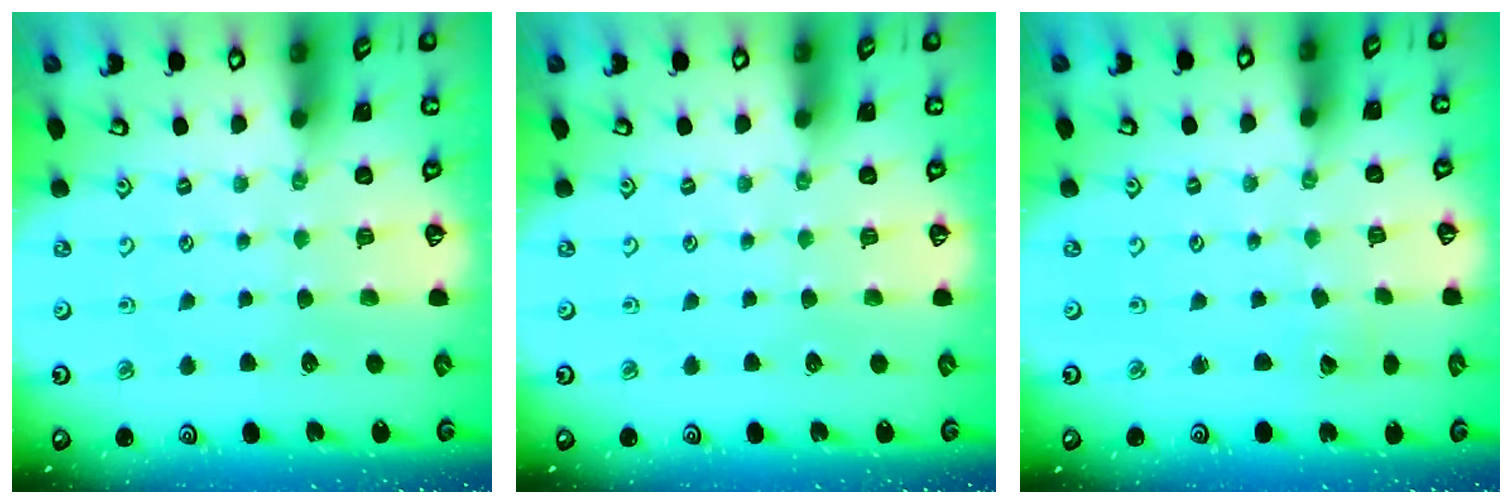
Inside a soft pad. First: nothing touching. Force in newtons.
{"total": 0.0}
{"total": 1.5, "press": 1.5, "slide": 0.0}